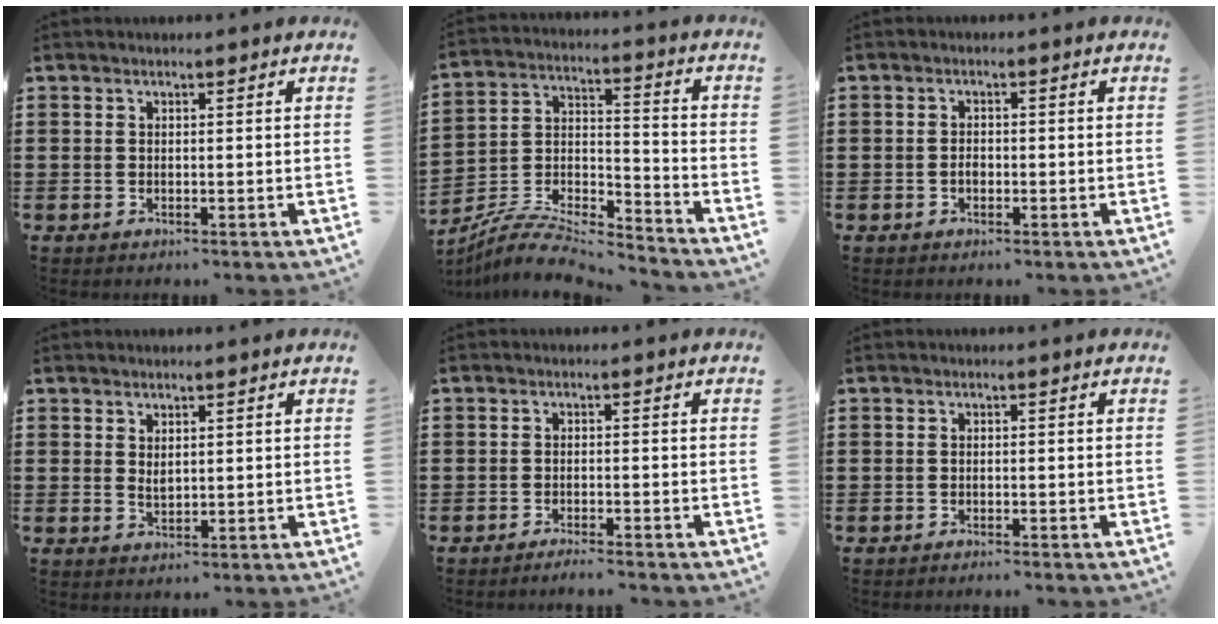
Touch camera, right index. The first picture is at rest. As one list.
[{"total": 8.1, "force": [-7.6, 1.3, 2.4], "torque": [-0.050, 0.005, -0.155]}, {"total": 1.2, "force": [-0.4, 0.7, 0.9], "torque": [-0.018, 0.000, -0.008]}, {"total": 1.3, "force": [0.8, 0.6, 0.9], "torque": [-0.018, 0.004, 0.014]}, {"total": 1.7, "force": [-1.7, -0.2, 0.4], "torque": [-0.007, 0.002, -0.033]}, {"total": 0.7, "force": [-0.7, 0.0, 0.1], "torque": [-0.004, -0.001, -0.015]}]